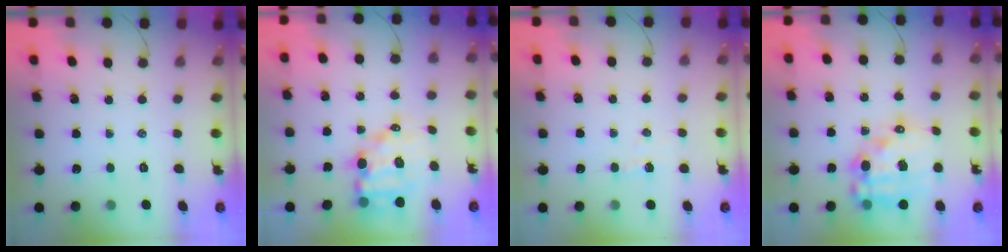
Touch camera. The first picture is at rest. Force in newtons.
{"total": 9.7, "press": 9.2, "slide": 2.9}
{"total": 3.0, "press": 2.9, "slide": 0.7}
{"total": 17.5, "press": 17.2, "slide": 3.5}